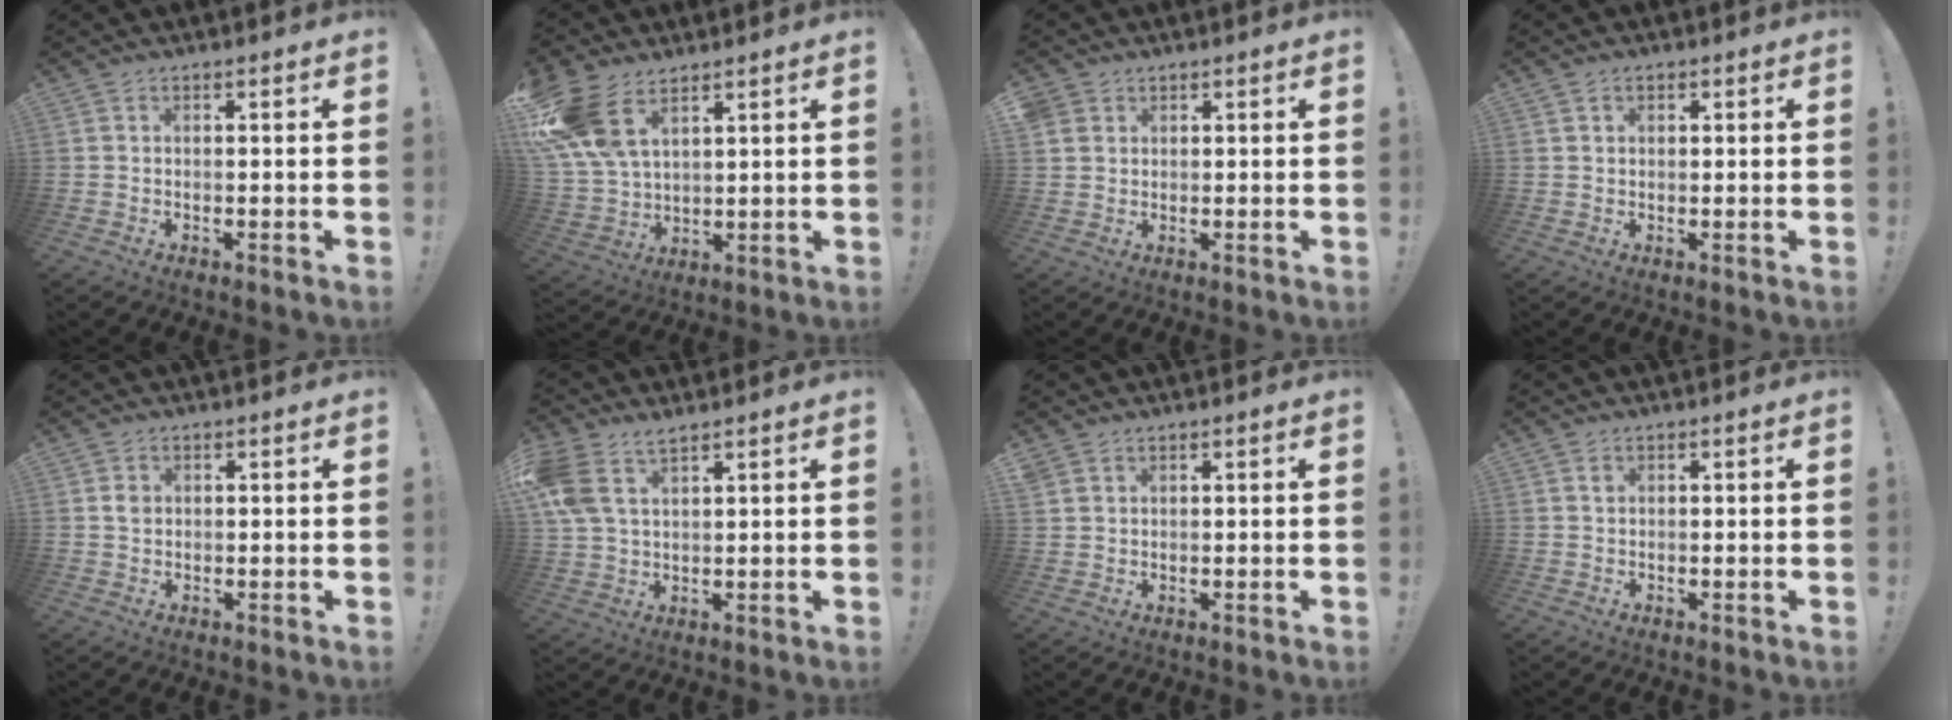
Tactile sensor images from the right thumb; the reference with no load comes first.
{"total": 14.7, "force": [8.0, 8.6, 8.8], "torque": [-0.182, -0.037, 0.155]}
{"total": 2.8, "force": [1.8, 2.1, 0.5], "torque": [-0.013, -0.007, 0.035]}
{"total": 1.3, "force": [0.6, 1.0, 0.4], "torque": [-0.003, 0.001, 0.010]}
{"total": 1.8, "force": [0.1, 1.8, 0.4], "torque": [0.008, -0.004, 0.000]}
{"total": 7.9, "force": [4.9, 4.2, 4.6], "torque": [-0.093, -0.017, 0.100]}
{"total": 1.9, "force": [1.4, 1.1, 0.6], "torque": [-0.010, -0.006, 0.028]}
{"total": 1.1, "force": [0.2, 1.0, 0.1], "torque": [0.003, 0.001, 0.002]}